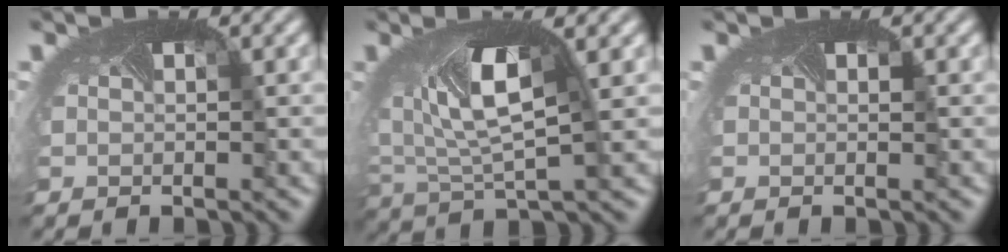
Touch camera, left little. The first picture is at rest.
{"total": 6.2, "force": [1.7, 2.9, 5.3], "torque": [-0.123, -0.001, 0.024]}
{"total": 0.0}